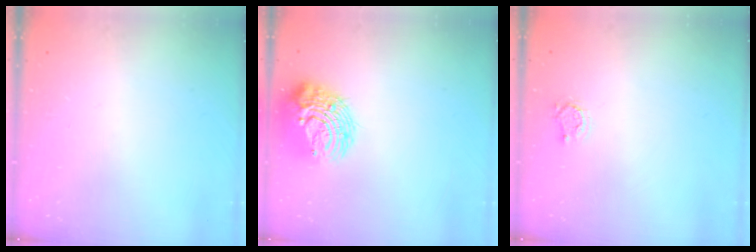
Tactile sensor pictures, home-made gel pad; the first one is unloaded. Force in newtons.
{"total": 13.3, "press": 13.2, "slide": 2.0}
{"total": 2.7, "press": 2.7, "slide": 0.4}